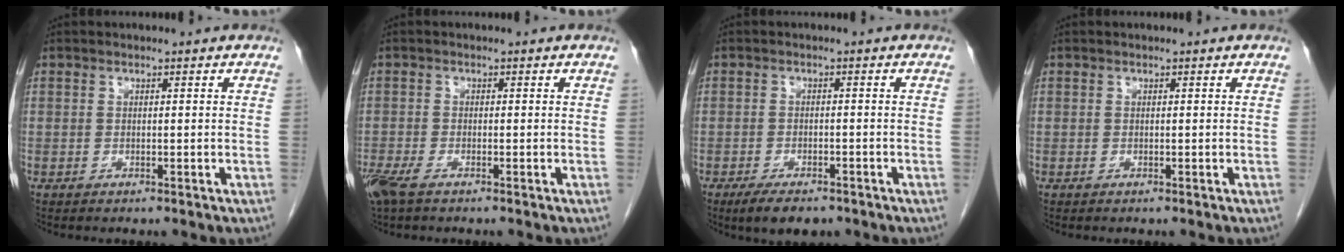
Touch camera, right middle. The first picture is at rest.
{"total": 3.8, "force": [-2.5, 1.1, 2.5], "torque": [-0.059, -0.009, -0.047]}
{"total": 5.1, "force": [-3.7, 1.9, 3.0], "torque": [-0.052, -0.007, -0.056]}
{"total": 0.0}